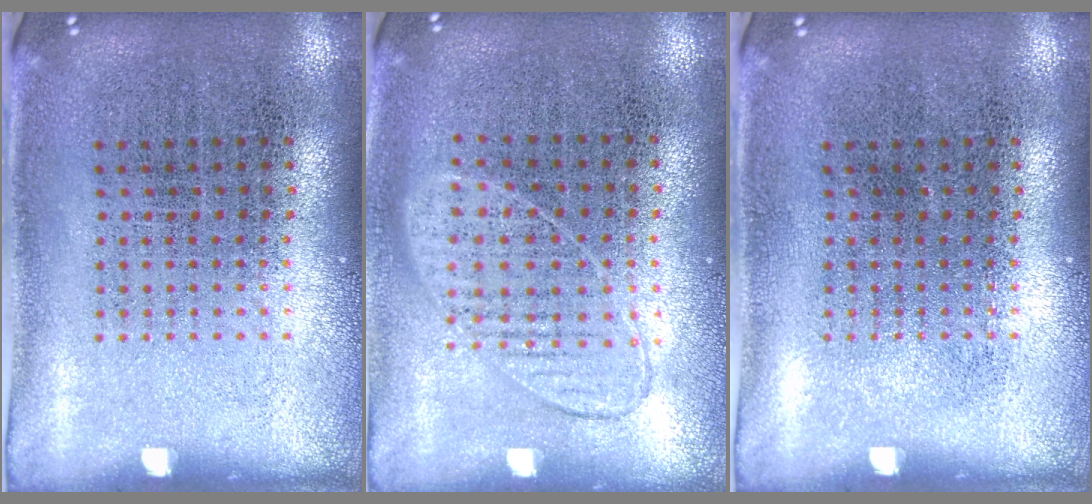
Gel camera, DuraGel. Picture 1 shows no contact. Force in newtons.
{"total": 0.9, "press": 0.9, "slide": 0.3}
{"total": 0.0}